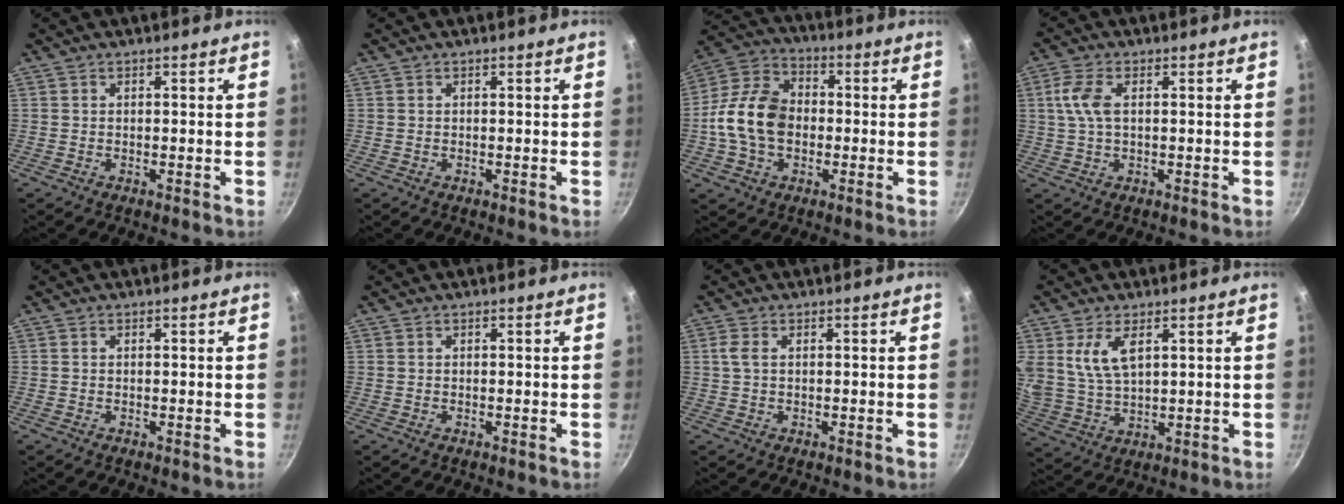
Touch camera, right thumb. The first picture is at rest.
{"total": 0.0}
{"total": 14.2, "force": [-1.3, 10.2, 9.8], "torque": [-0.158, 0.030, -0.042]}
{"total": 5.5, "force": [1.1, 2.8, 4.7], "torque": [-0.102, 0.010, 0.019]}
{"total": 0.0}
{"total": 0.0}
{"total": 2.1, "force": [0.5, 1.2, 1.7], "torque": [-0.039, 0.003, 0.008]}
{"total": 8.5, "force": [3.5, 4.5, 6.3], "torque": [-0.119, -0.023, 0.077]}